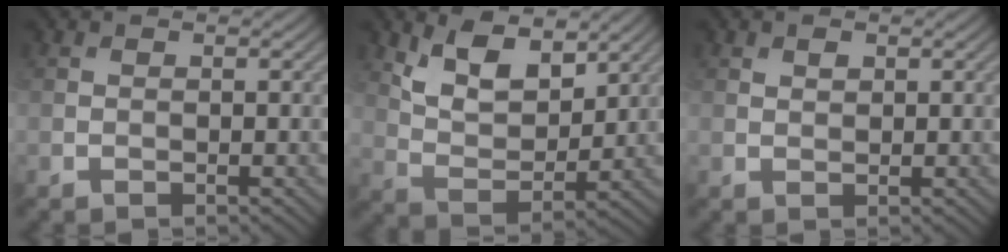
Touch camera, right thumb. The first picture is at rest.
{"total": 8.4, "force": [5.0, 4.1, 5.3], "torque": [-0.111, -0.010, 0.092]}
{"total": 1.0, "force": [0.6, 0.6, 0.5], "torque": [-0.009, -0.002, 0.012]}